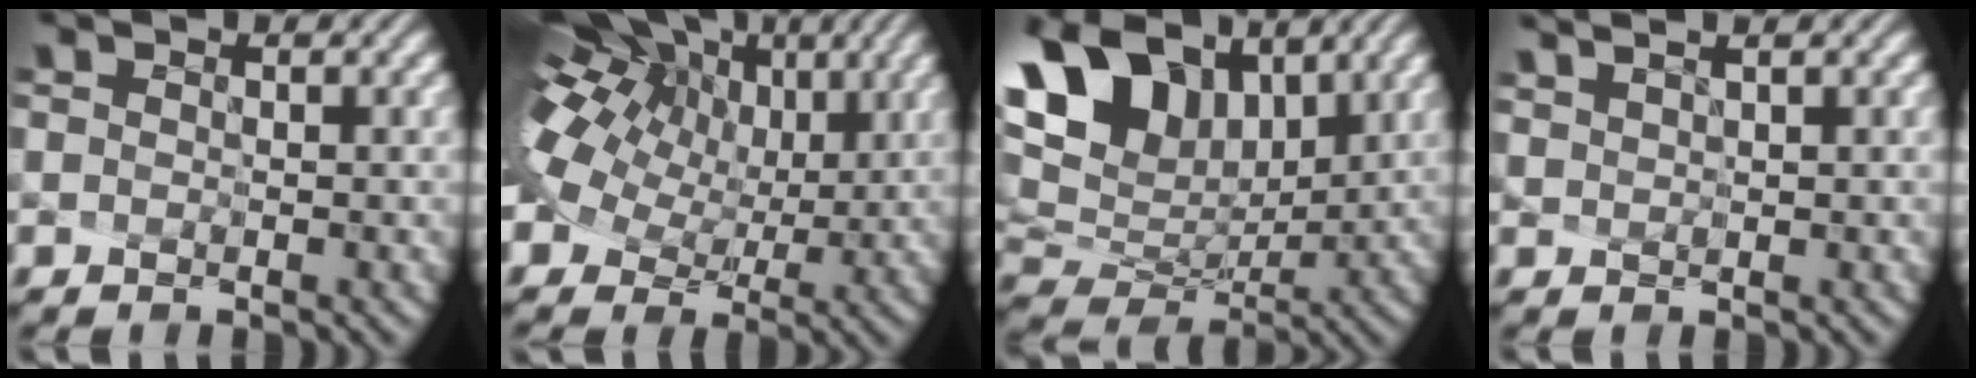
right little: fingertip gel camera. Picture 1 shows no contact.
{"total": 16.0, "force": [5.9, 10.0, 10.9], "torque": [-0.257, 0.034, 0.110]}
{"total": 12.7, "force": [5.9, 7.5, 8.5], "torque": [-0.182, 0.017, 0.118]}
{"total": 1.3, "force": [0.9, -0.9, -0.4], "torque": [-0.006, -0.009, 0.043]}